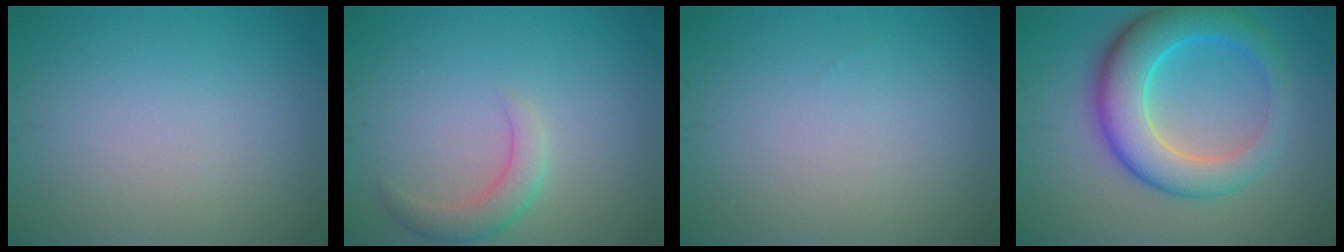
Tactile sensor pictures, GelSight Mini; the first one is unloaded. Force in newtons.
{"total": 2.5, "press": 2.5, "slide": 0.2}
{"total": 0.0}
{"total": 8.0, "press": 8.0, "slide": 0.1}